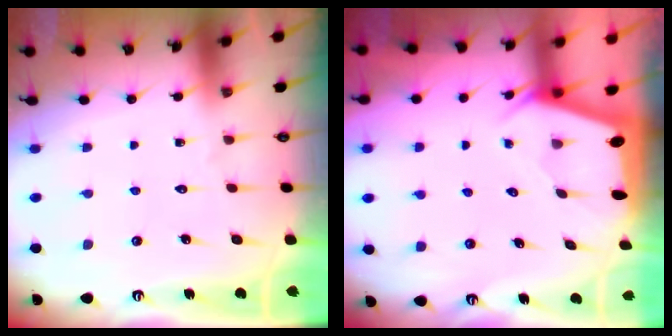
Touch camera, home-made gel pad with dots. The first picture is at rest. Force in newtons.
{"total": 1.9, "press": 1.8, "slide": 0.3}